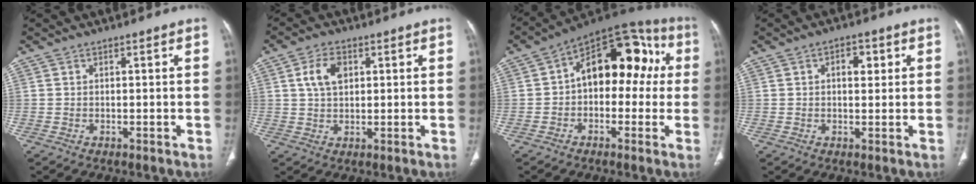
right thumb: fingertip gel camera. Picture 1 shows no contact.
{"total": 5.7, "force": [1.8, 3.6, 4.1], "torque": [-0.073, 0.002, 0.033]}
{"total": 17.3, "force": [1.8, 10.8, 13.4], "torque": [-0.130, 0.053, 0.013]}
{"total": 4.0, "force": [1.2, 2.3, 3.0], "torque": [-0.032, 0.000, 0.015]}